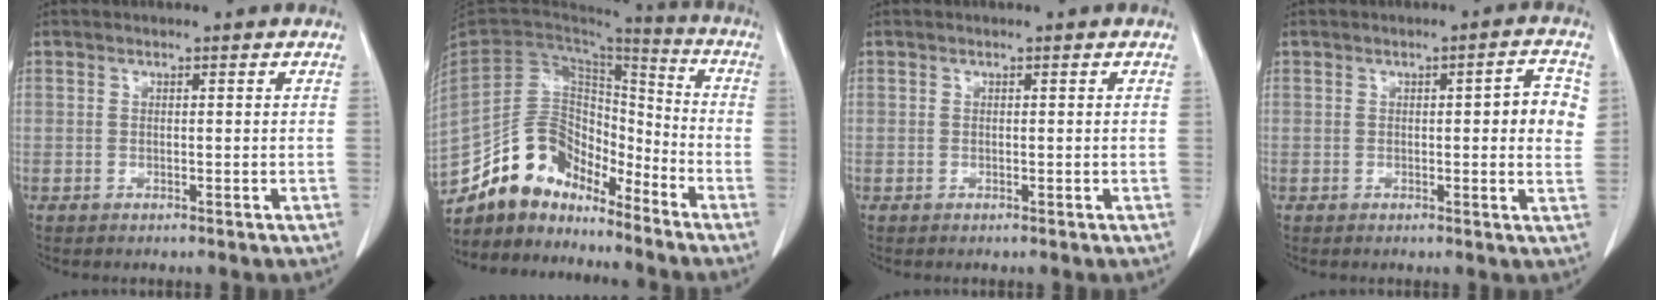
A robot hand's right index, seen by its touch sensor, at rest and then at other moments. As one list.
[{"total": 13.7, "force": [-11.5, 6.3, 3.9], "torque": [-0.070, 0.060, -0.211]}, {"total": 0.0}, {"total": 5.4, "force": [0.9, 1.2, 5.1], "torque": [-0.058, 0.004, 0.005]}]